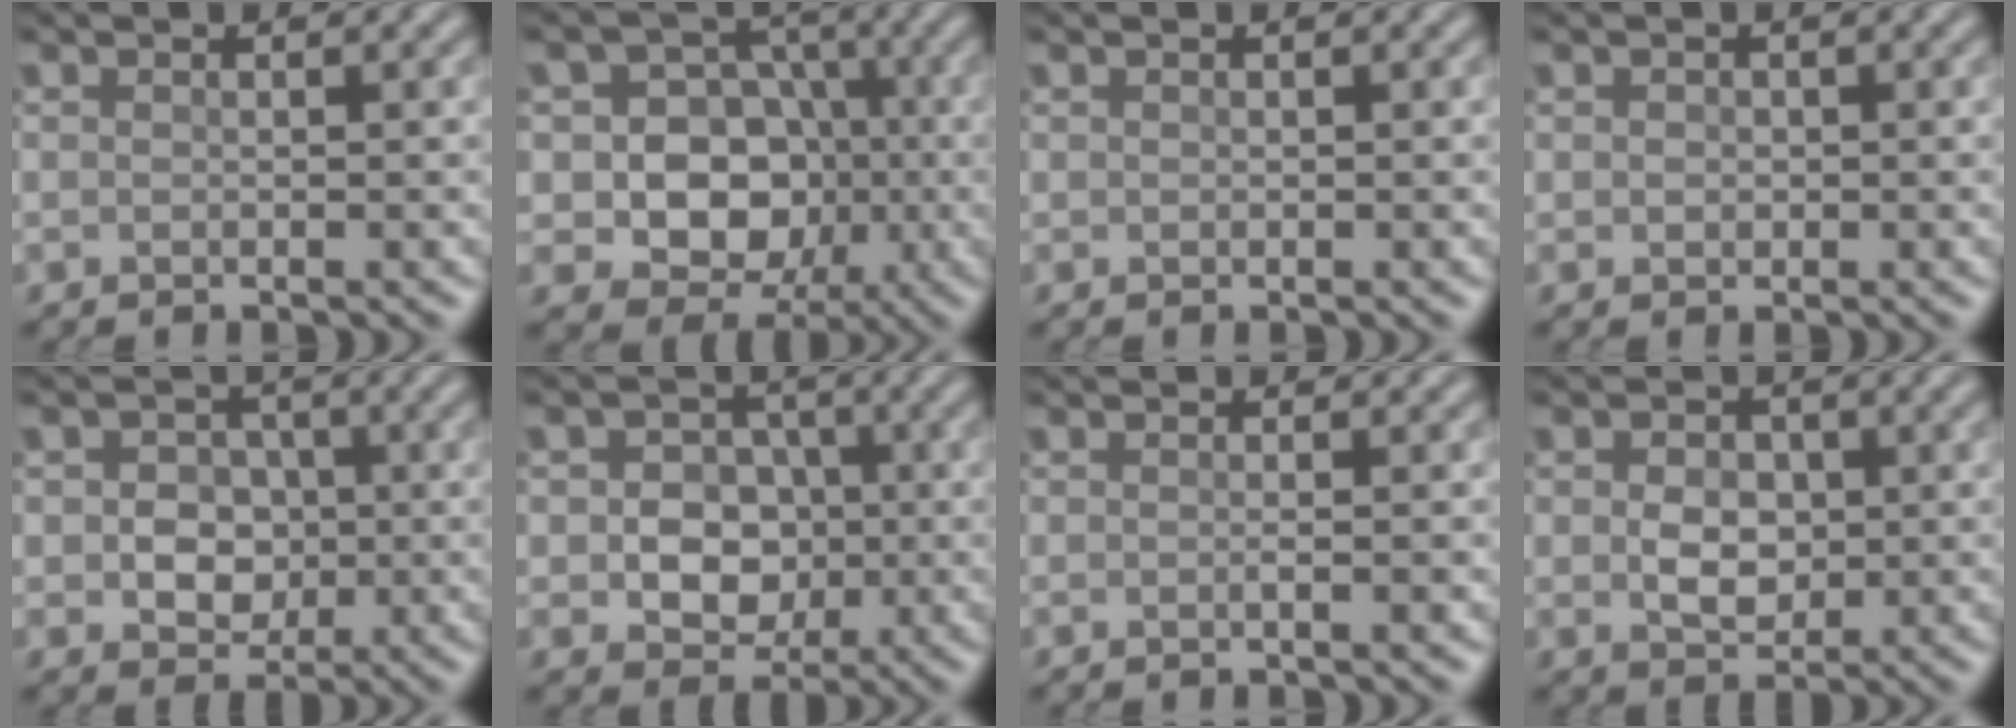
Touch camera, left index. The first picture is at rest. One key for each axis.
{"total": 9.4, "fx": -0.7, "fy": 8.3, "fz": 4.4, "tx": -0.066, "ty": 0.022, "tz": -0.039}
{"total": 0.0}
{"total": 0.7, "fx": 0.2, "fy": 0.7, "fz": 0.2, "tx": 0.000, "ty": -0.002, "tz": 0.001}
{"total": 3.9, "fx": -0.1, "fy": 3.3, "fz": 2.1, "tx": -0.019, "ty": -0.003, "tz": -0.015}
{"total": 5.7, "fx": -0.3, "fy": 4.9, "fz": 2.9, "tx": -0.025, "ty": 0.006, "tz": -0.019}
{"total": 0.7, "fx": -0.1, "fy": 0.1, "fz": 0.7, "tx": -0.010, "ty": -0.002, "tz": -0.005}
{"total": 3.2, "fx": 0.0, "fy": 2.4, "fz": 2.1, "tx": -0.041, "ty": -0.005, "tz": -0.001}